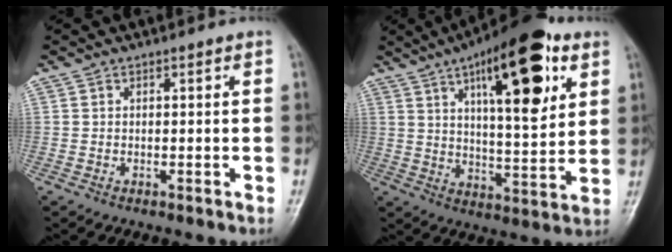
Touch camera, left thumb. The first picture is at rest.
{"total": 21.3, "force": [9.5, 7.6, 17.5], "torque": [-0.228, -0.030, 0.143]}